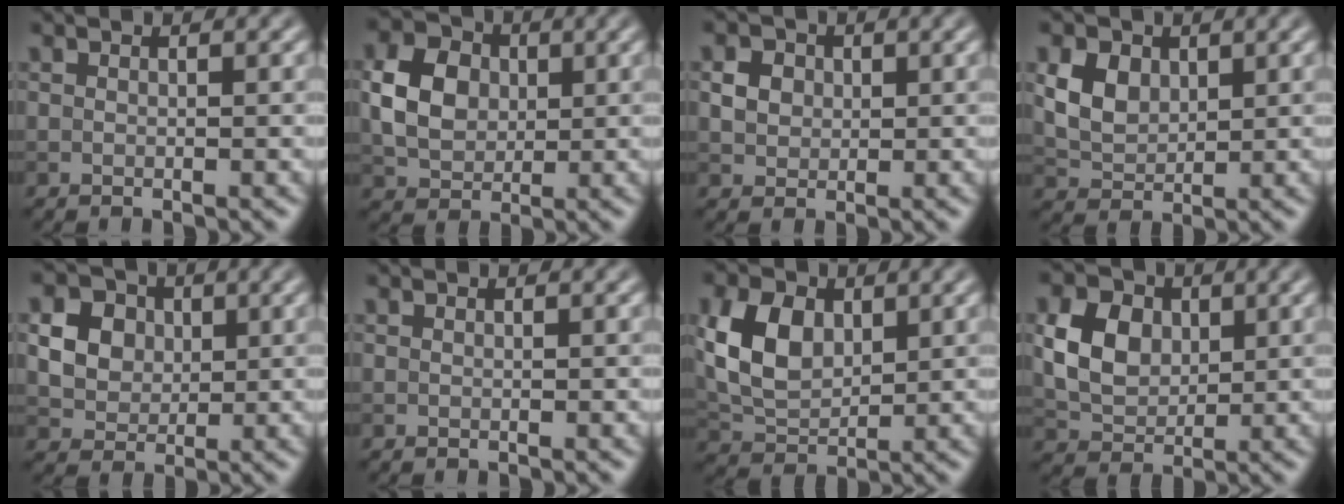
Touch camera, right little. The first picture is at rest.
{"total": 5.5, "force": [0.6, 4.3, 3.4], "torque": [-0.074, 0.007, 0.008]}
{"total": 2.1, "force": [0.4, 1.8, 0.9], "torque": [-0.016, -0.003, 0.012]}
{"total": 3.8, "force": [1.3, 2.7, 2.2], "torque": [-0.052, 0.001, 0.024]}
{"total": 6.5, "force": [2.1, 5.3, 3.0], "torque": [-0.071, 0.020, 0.038]}
{"total": 0.0}
{"total": 6.2, "force": [1.5, 4.2, 4.3], "torque": [-0.097, 0.005, 0.030]}
{"total": 5.4, "force": [1.1, 4.1, 3.4], "torque": [-0.074, 0.003, 0.018]}